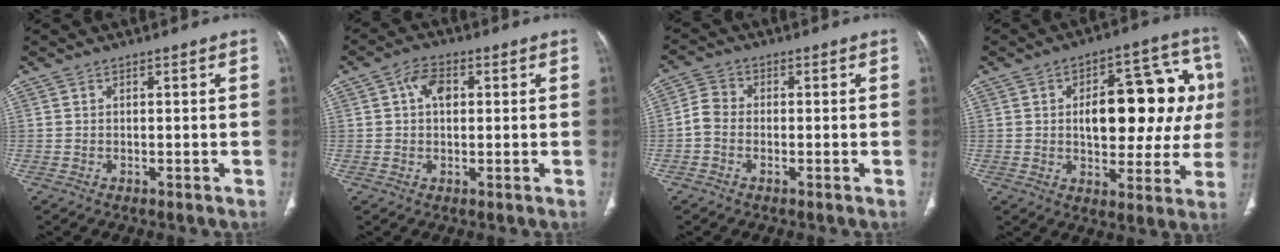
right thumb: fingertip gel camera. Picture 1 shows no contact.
{"total": 4.9, "force": [1.2, 3.1, 3.5], "torque": [-0.050, 0.008, 0.016]}
{"total": 3.8, "force": [-1.0, 2.8, 2.4], "torque": [-0.044, 0.010, -0.030]}
{"total": 21.1, "force": [2.6, 10.9, 17.9], "torque": [-0.194, 0.024, 0.037]}